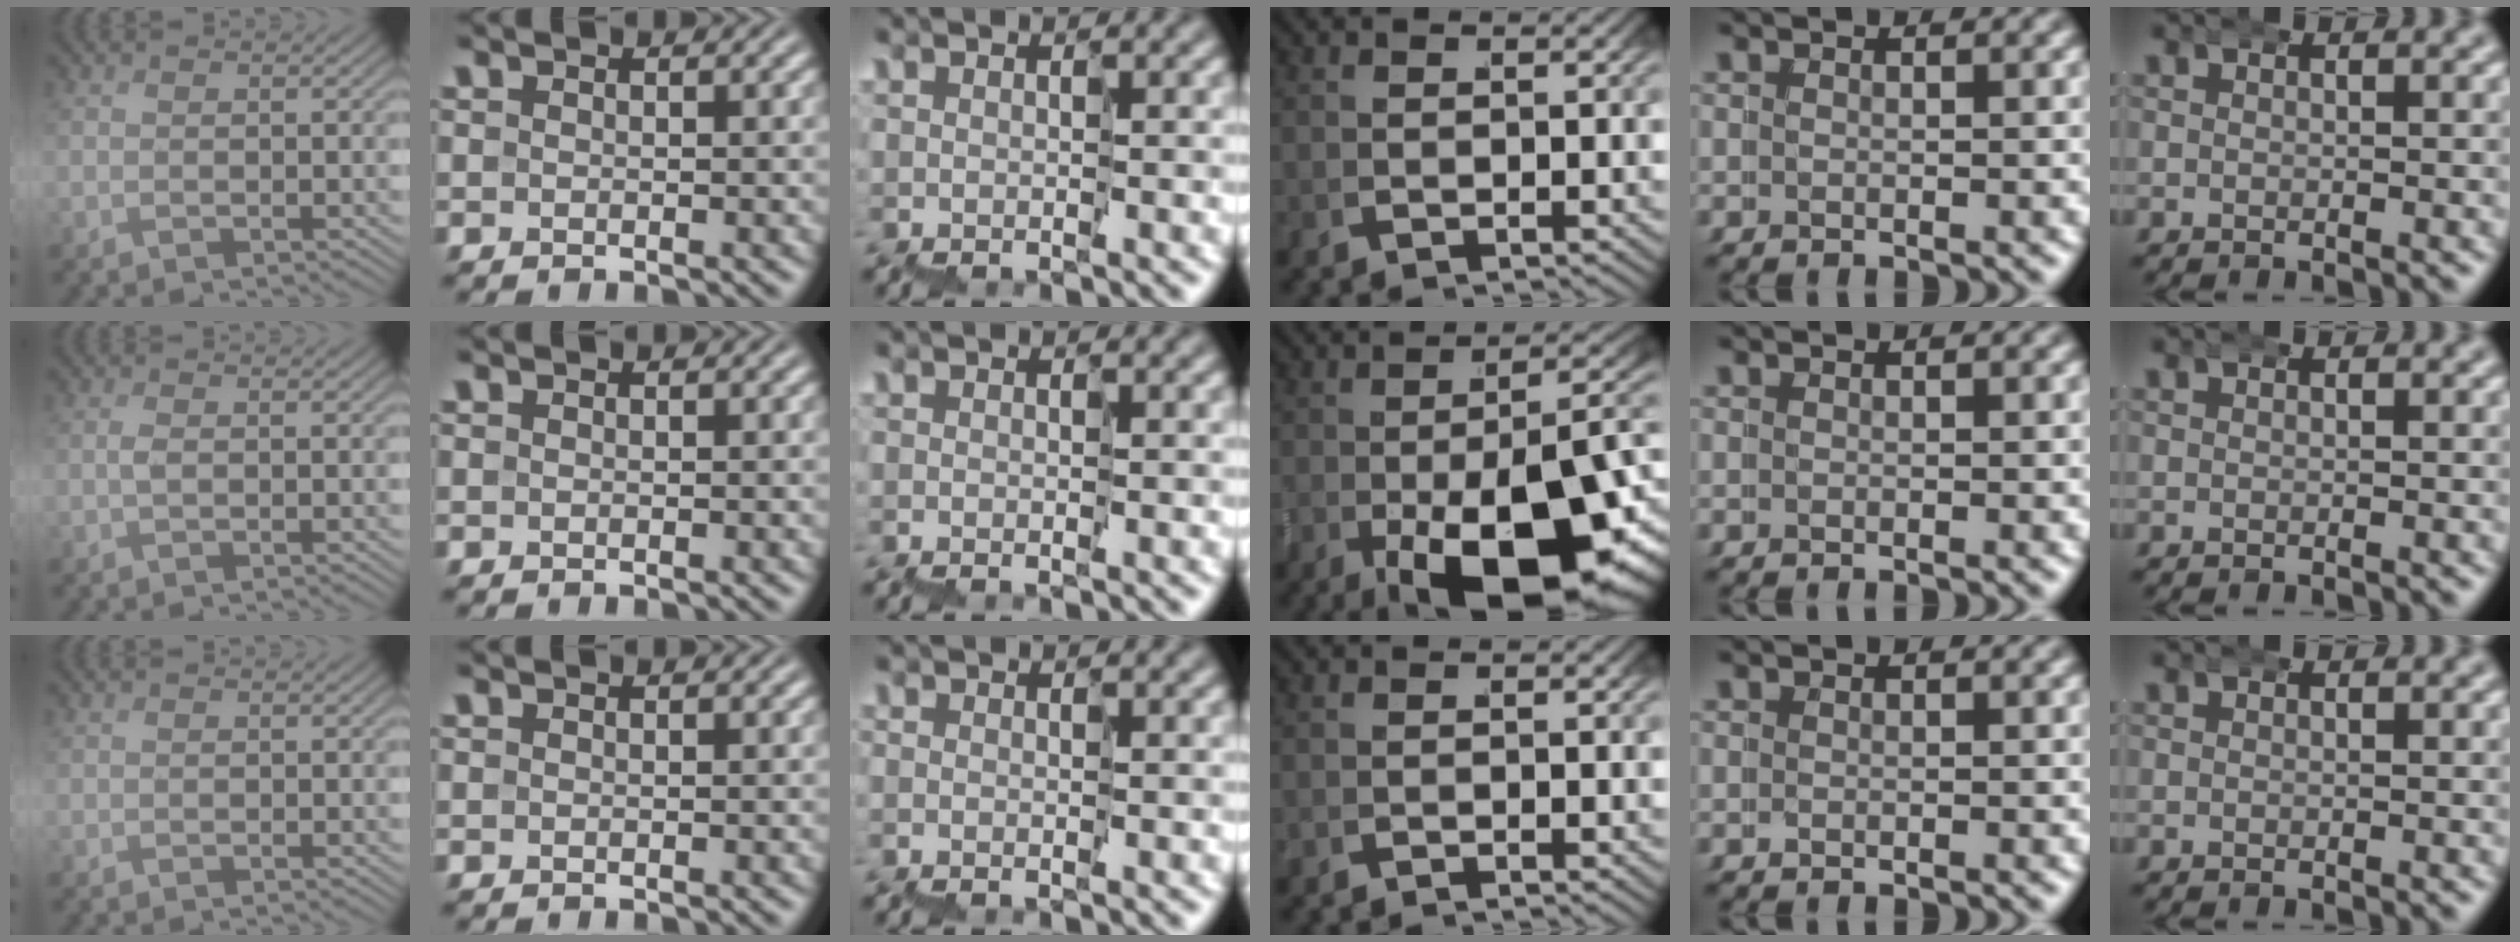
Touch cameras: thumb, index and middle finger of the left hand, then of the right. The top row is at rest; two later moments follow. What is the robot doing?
{"motion": "wrap", "object": "belt"}